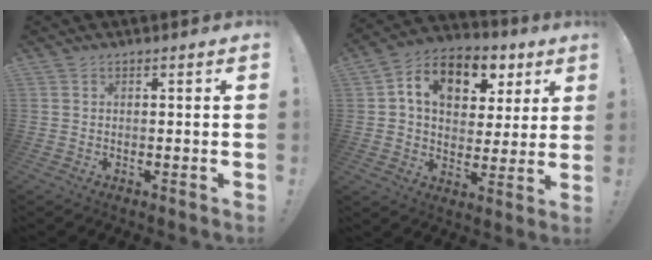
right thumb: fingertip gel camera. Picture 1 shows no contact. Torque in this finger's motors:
{"motor_torque": [1.30, 1.35, 0.31, 0.06, 0.33]}